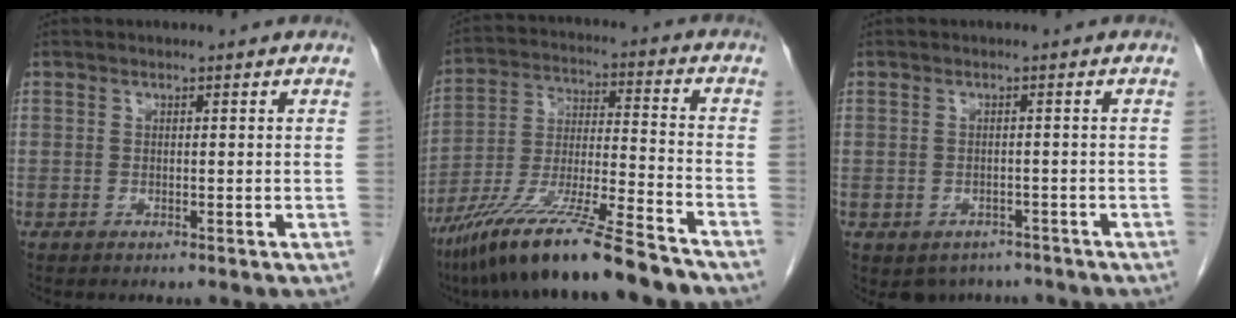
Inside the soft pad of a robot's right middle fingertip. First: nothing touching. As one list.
[{"total": 17.5, "force": [-13.2, 0.2, 11.5], "torque": [-0.226, -0.034, -0.239]}, {"total": 4.6, "force": [-3.5, 2.9, 0.7], "torque": [-0.001, 0.007, -0.044]}]